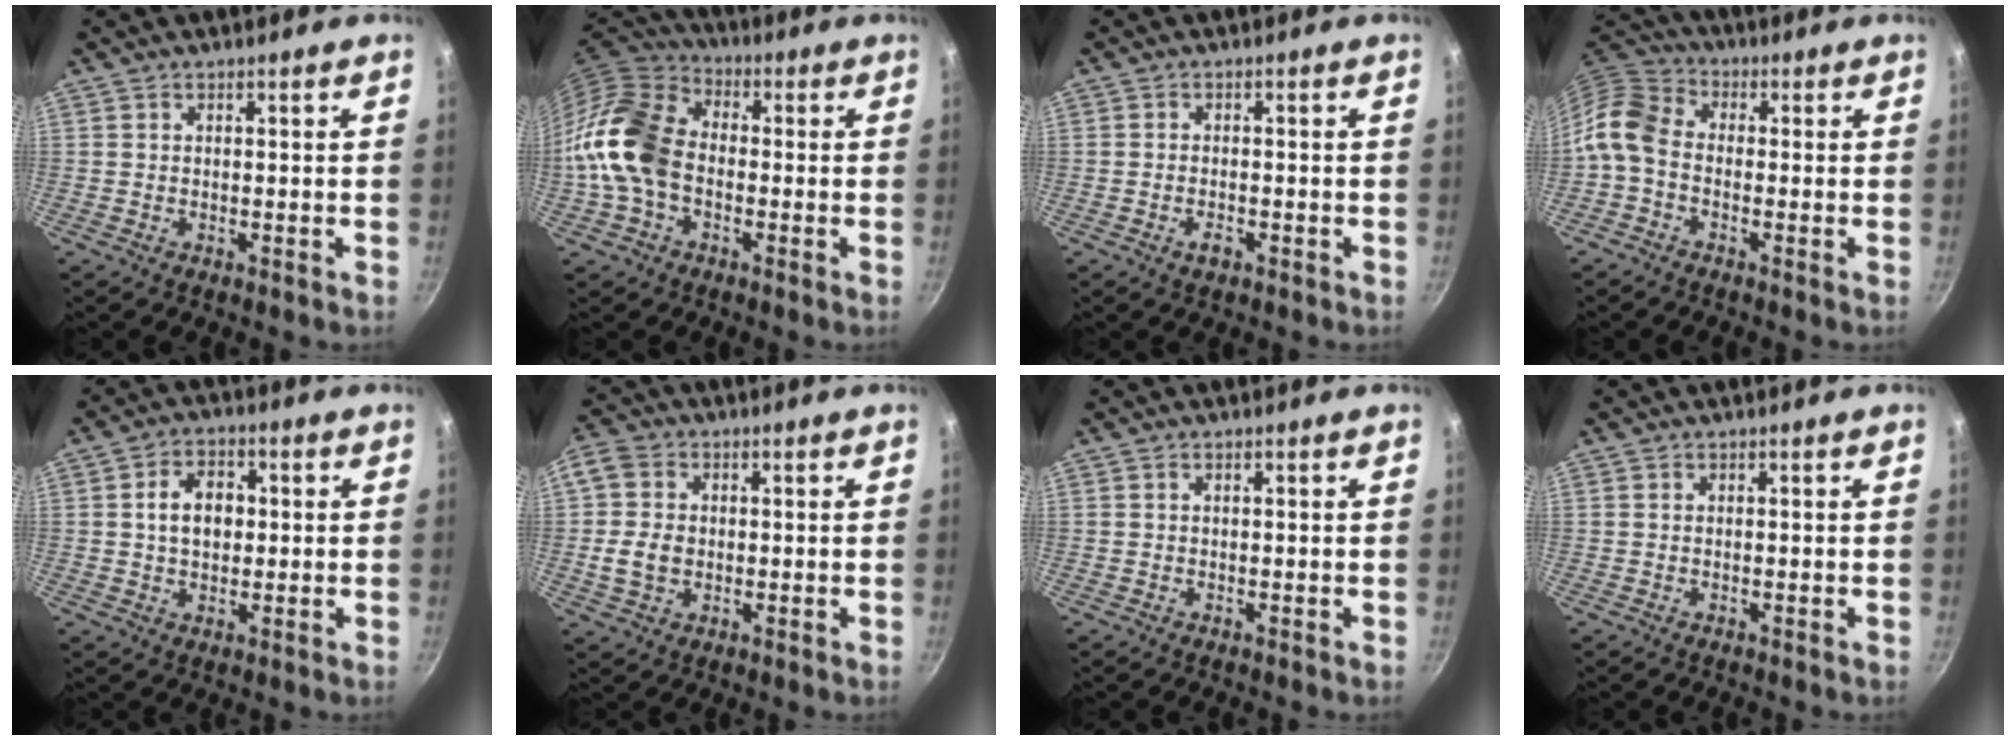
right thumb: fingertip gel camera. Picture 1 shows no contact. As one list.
[{"total": 14.2, "force": [-2.3, 10.1, 9.7], "torque": [-0.165, 0.033, -0.067]}, {"total": 1.9, "force": [-1.1, 0.9, 1.3], "torque": [-0.028, 0.006, -0.022]}, {"total": 7.6, "force": [-1.9, 5.2, 5.2], "torque": [-0.108, 0.035, -0.058]}, {"total": 7.2, "force": [0.7, 5.2, 4.9], "torque": [-0.058, 0.011, 0.007]}, {"total": 8.9, "force": [-0.2, 7.1, 5.3], "torque": [-0.092, 0.007, -0.013]}, {"total": 0.0}, {"total": 0.0}]